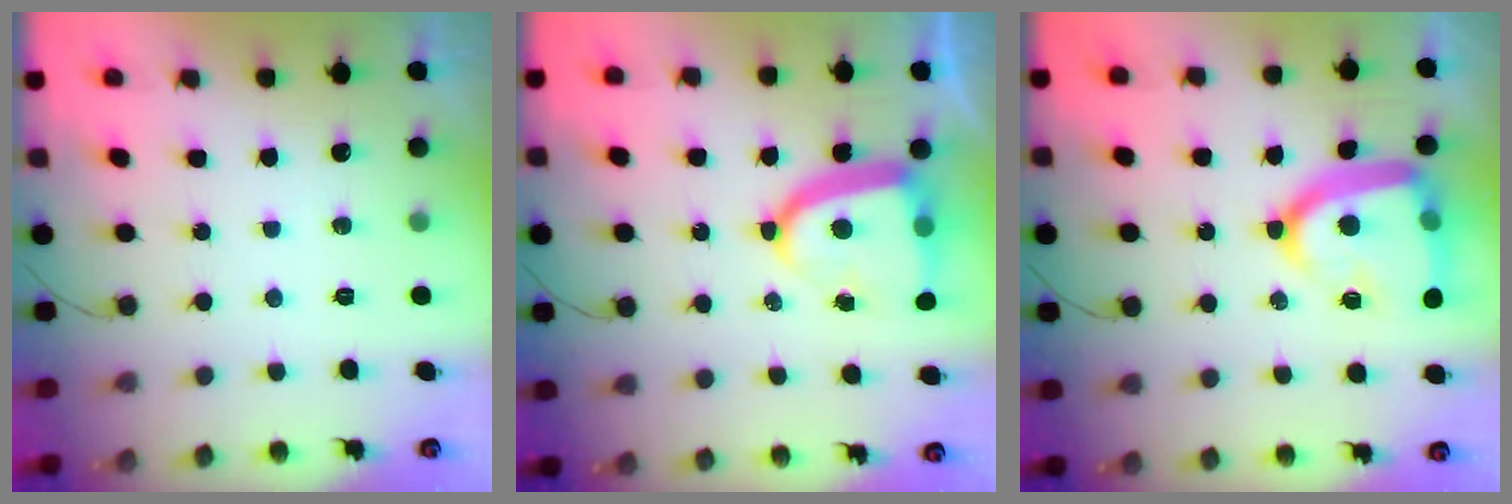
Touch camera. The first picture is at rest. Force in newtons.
{"total": 14.7, "press": 14.6, "slide": 1.5}
{"total": 19.2, "press": 19.1, "slide": 1.7}